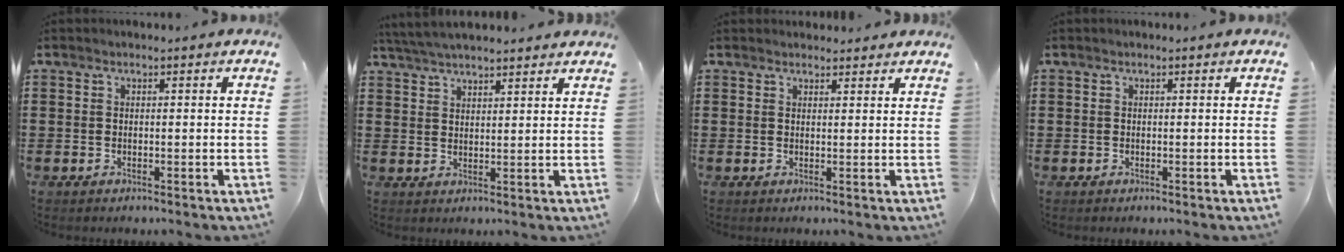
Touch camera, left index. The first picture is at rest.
{"total": 4.1, "force": [4.0, 0.1, 0.9], "torque": [-0.030, -0.006, 0.074]}
{"total": 1.6, "force": [1.5, 0.4, 0.0], "torque": [-0.004, 0.004, 0.029]}
{"total": 0.0}